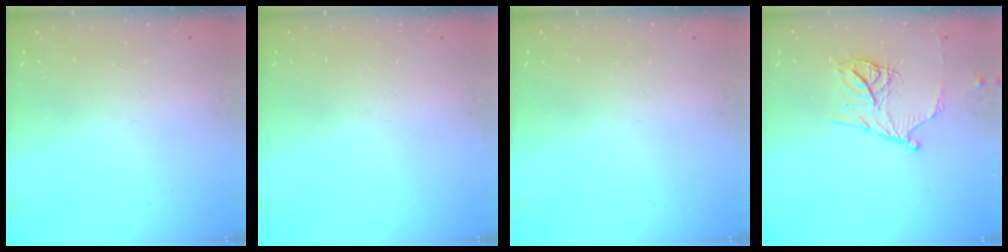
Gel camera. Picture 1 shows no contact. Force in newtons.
{"total": 0.0}
{"total": 0.0}
{"total": 13.1, "press": 13.1, "slide": 1.0}